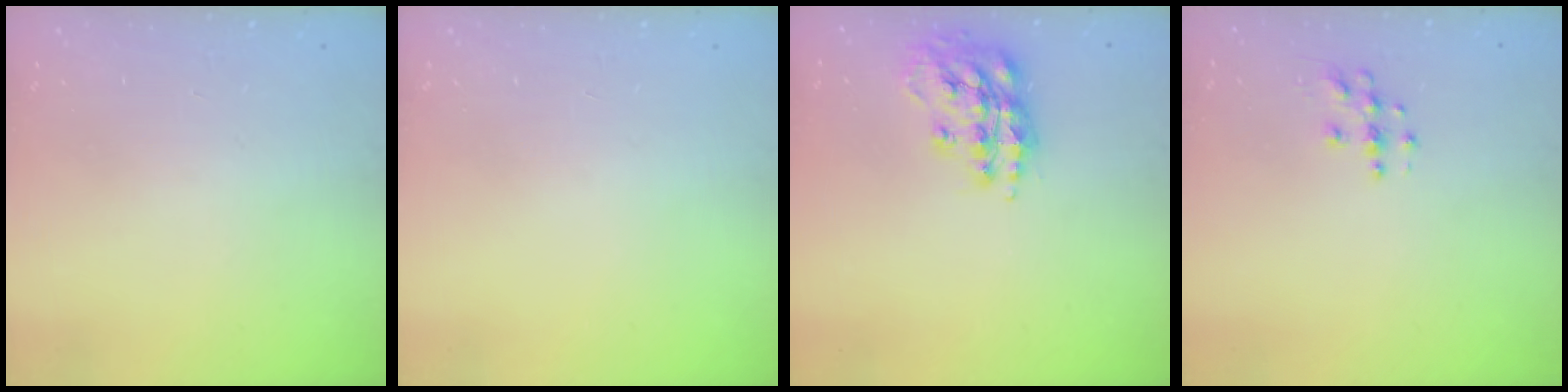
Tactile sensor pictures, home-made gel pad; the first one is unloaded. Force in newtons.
{"total": 0.0}
{"total": 17.4, "press": 17.4, "slide": 1.4}
{"total": 3.8, "press": 3.8, "slide": 0.2}